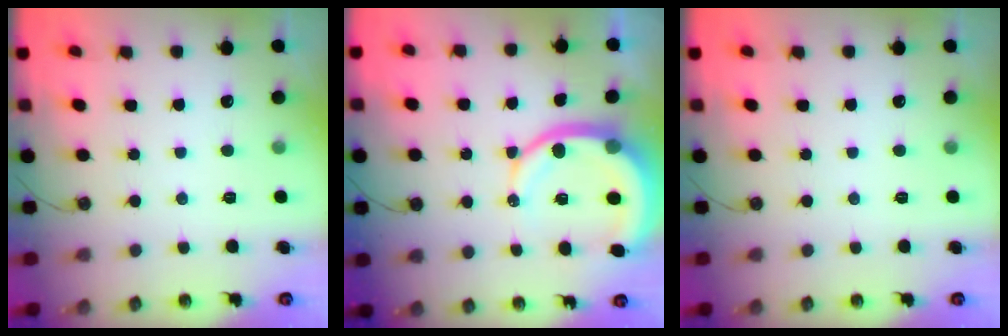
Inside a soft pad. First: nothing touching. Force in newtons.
{"total": 11.4, "press": 11.3, "slide": 1.4}
{"total": 0.0}